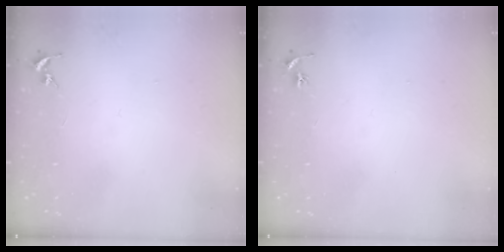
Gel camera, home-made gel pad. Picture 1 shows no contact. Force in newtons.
{"total": 3.0, "press": 3.0, "slide": 0.3}